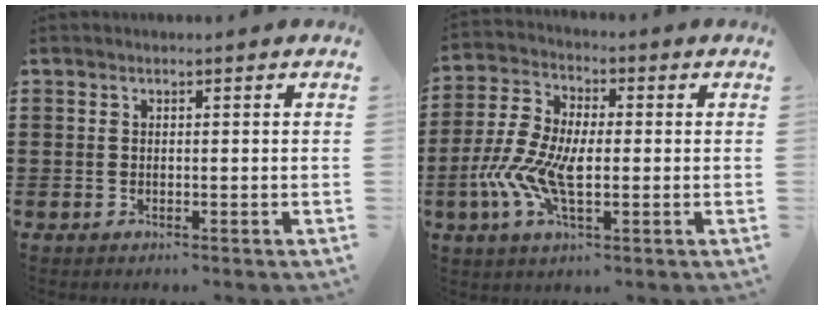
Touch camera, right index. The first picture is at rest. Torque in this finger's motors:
{"motor_torque": [2.14, 0.00, 0.54, 0.16]}